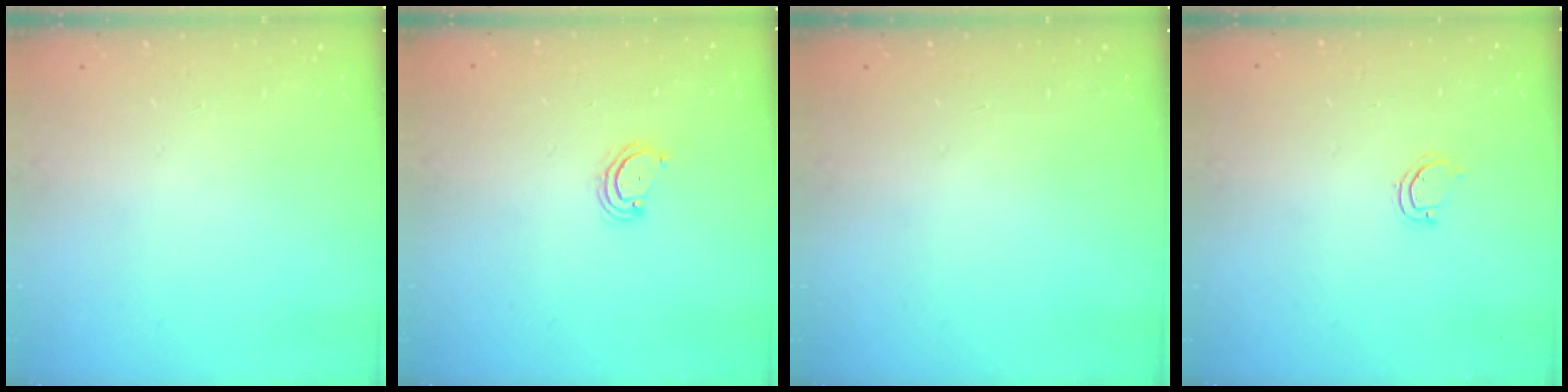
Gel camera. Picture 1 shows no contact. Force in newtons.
{"total": 2.9, "press": 2.9, "slide": 0.3}
{"total": 0.0}
{"total": 3.1, "press": 3.1, "slide": 0.2}